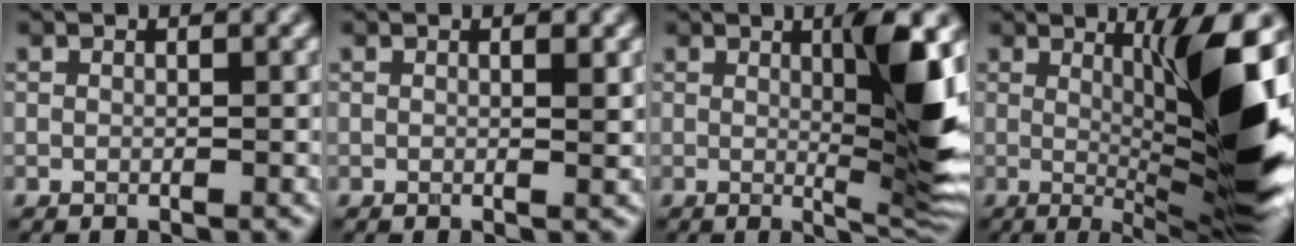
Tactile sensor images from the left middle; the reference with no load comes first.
{"total": 1.2, "force": [0.3, 0.2, 1.1], "torque": [-0.015, -0.003, 0.004]}
{"total": 7.3, "force": [1.1, 1.2, 7.1], "torque": [-0.097, -0.010, 0.024]}
{"total": 11.1, "force": [1.2, 1.7, 10.9], "torque": [-0.143, -0.008, 0.026]}